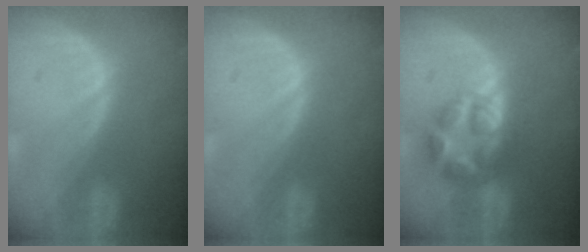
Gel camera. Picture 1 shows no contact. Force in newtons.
{"total": 0.0}
{"total": 6.1, "press": 6.1, "slide": 0.1}